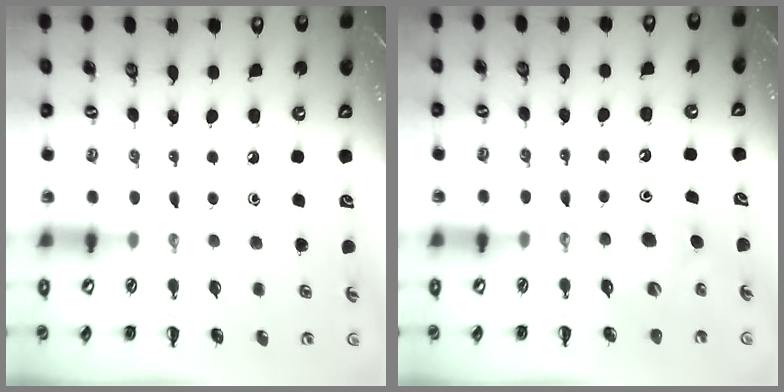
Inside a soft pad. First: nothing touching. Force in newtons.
{"total": 5.6, "press": 5.6, "slide": 0.7}